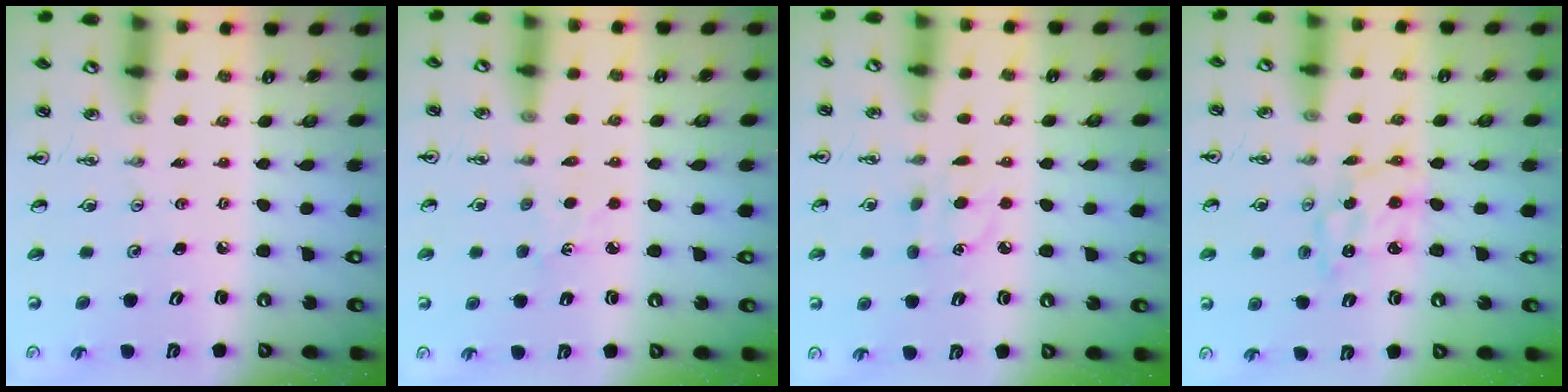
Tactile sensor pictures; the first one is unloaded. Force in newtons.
{"total": 2.9, "press": 2.9, "slide": 0.4}
{"total": 5.4, "press": 5.4, "slide": 0.6}
{"total": 2.3, "press": 2.3, "slide": 0.2}